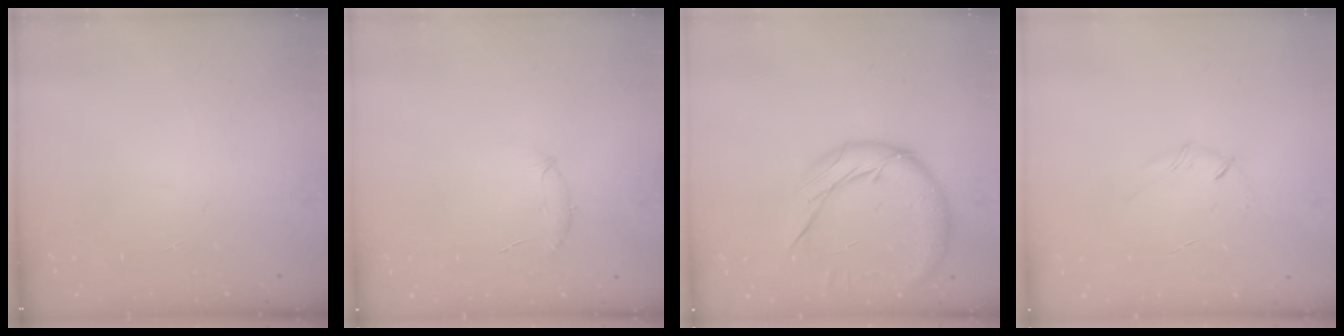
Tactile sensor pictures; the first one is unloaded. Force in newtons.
{"total": 6.1, "press": 5.9, "slide": 1.4}
{"total": 14.2, "press": 14.2, "slide": 0.8}
{"total": 4.1, "press": 4.0, "slide": 0.9}